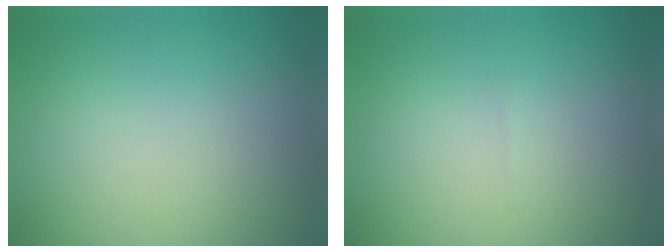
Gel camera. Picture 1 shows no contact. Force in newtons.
{"total": 0.0}